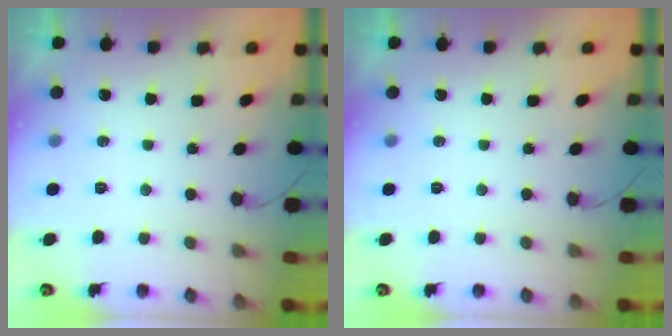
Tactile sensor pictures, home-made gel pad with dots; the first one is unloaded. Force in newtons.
{"total": 0.0}